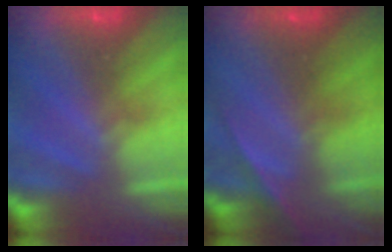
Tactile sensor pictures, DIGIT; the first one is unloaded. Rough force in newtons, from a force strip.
{"total": 2.3}